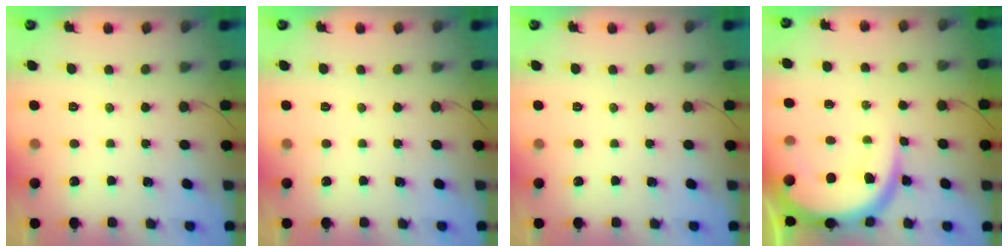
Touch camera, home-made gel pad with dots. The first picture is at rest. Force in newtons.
{"total": 0.0}
{"total": 0.0}
{"total": 13.7, "press": 13.6, "slide": 1.4}